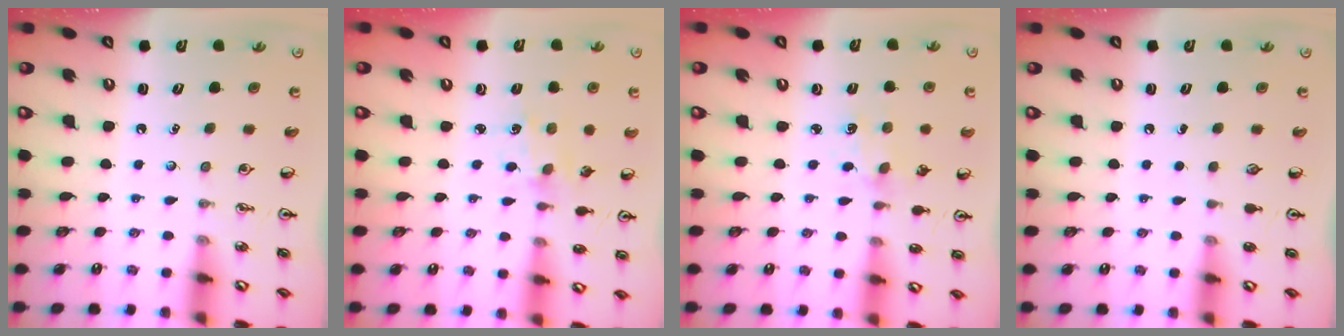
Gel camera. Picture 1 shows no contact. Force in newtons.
{"total": 1.5, "press": 1.5, "slide": 0.1}
{"total": 1.5, "press": 1.5, "slide": 0.3}
{"total": 0.0}